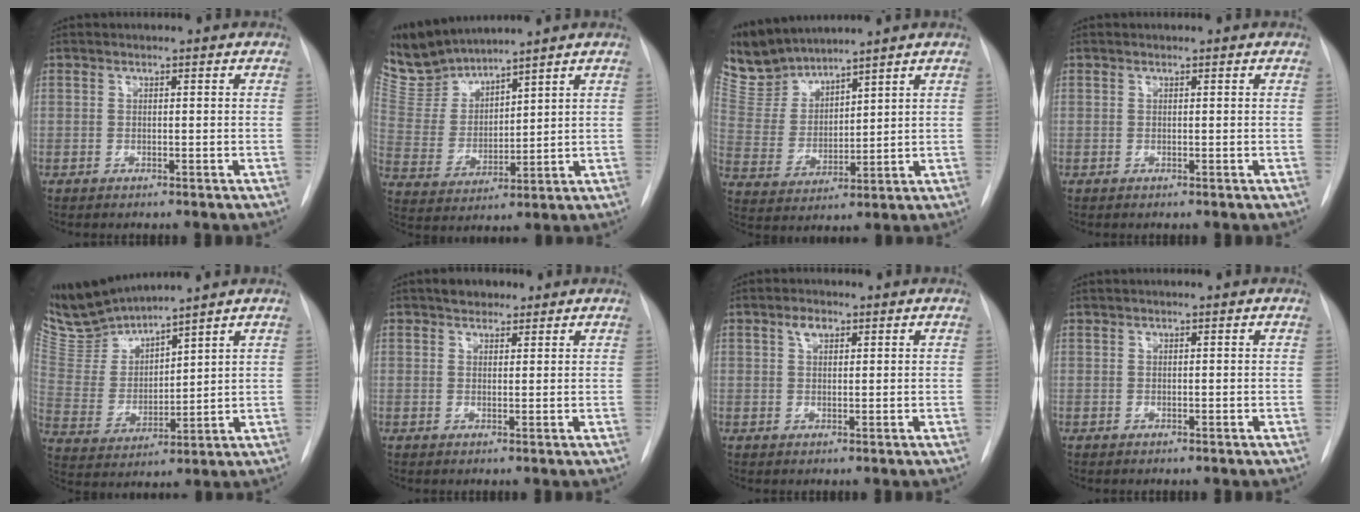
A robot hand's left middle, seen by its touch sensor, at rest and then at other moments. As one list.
[{"total": 9.2, "force": [9.0, 1.1, 1.5], "torque": [-0.052, 0.004, 0.203]}, {"total": 8.7, "force": [8.4, 1.6, 1.1], "torque": [-0.041, 0.004, 0.191]}, {"total": 0.0}, {"total": 9.9, "force": [9.8, 0.0, 1.4], "torque": [-0.052, -0.005, 0.217]}, {"total": 3.0, "force": [2.2, 1.7, 1.0], "torque": [-0.016, 0.008, 0.033]}, {"total": 2.0, "force": [1.2, 1.1, 1.3], "torque": [-0.027, 0.007, 0.022]}, {"total": 0.0}]